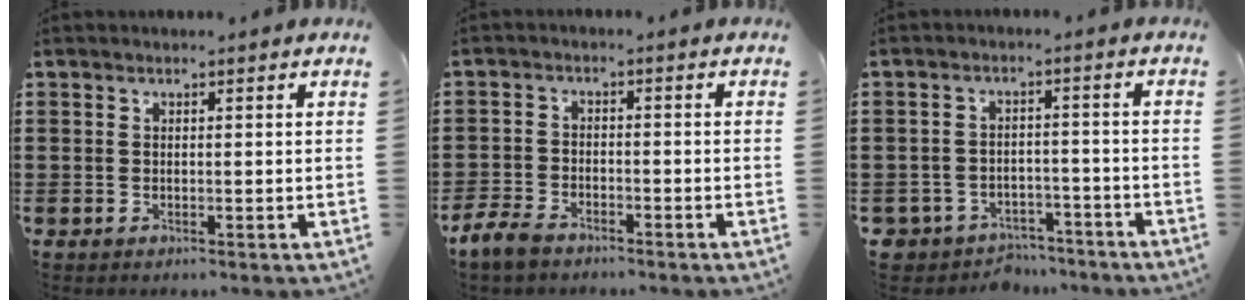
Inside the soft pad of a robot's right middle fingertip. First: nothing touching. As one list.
[{"total": 3.9, "force": [-3.3, 1.6, 1.4], "torque": [-0.054, -0.003, -0.076]}, {"total": 4.6, "force": [-4.4, 1.5, 0.1], "torque": [-0.021, 0.006, -0.096]}]